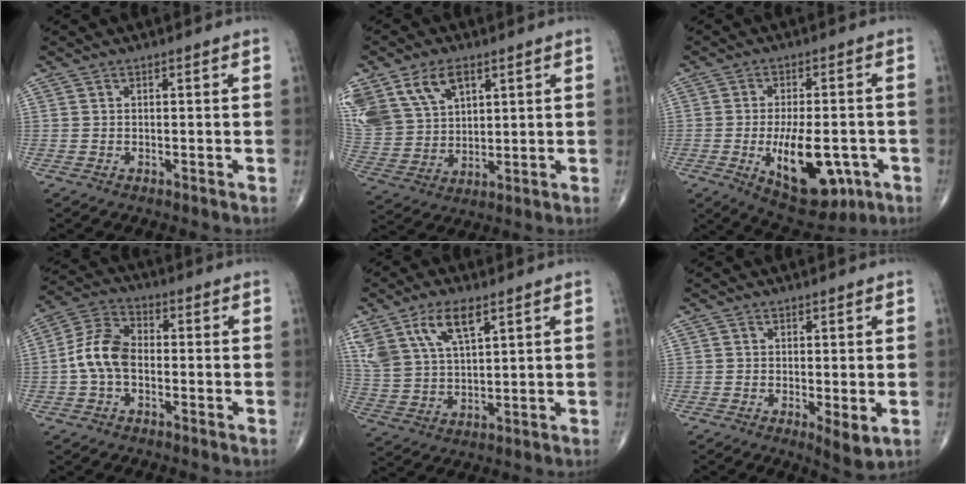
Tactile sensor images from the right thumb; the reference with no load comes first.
{"total": 16.1, "force": [8.0, 10.6, 9.2], "torque": [-0.190, -0.008, 0.163]}
{"total": 14.9, "force": [-4.5, 7.2, 12.2], "torque": [-0.169, 0.003, -0.051]}
{"total": 8.8, "force": [-1.2, 5.6, 6.7], "torque": [-0.130, 0.028, -0.035]}
{"total": 12.4, "force": [6.9, 5.8, 8.6], "torque": [-0.166, -0.015, 0.140]}
{"total": 4.2, "force": [-0.8, 1.3, 3.9], "torque": [-0.063, -0.016, -0.013]}